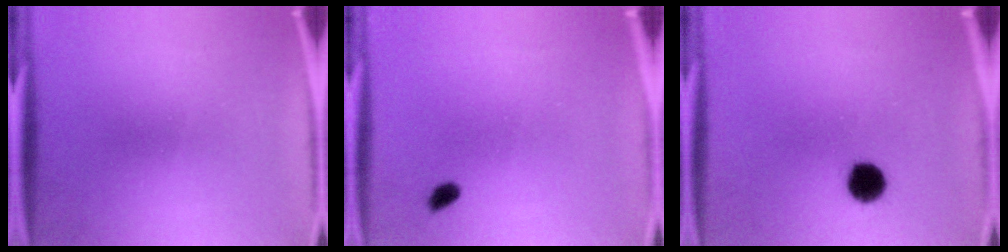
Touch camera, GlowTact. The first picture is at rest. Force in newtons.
{"total": 1.5}
{"total": 6.0}